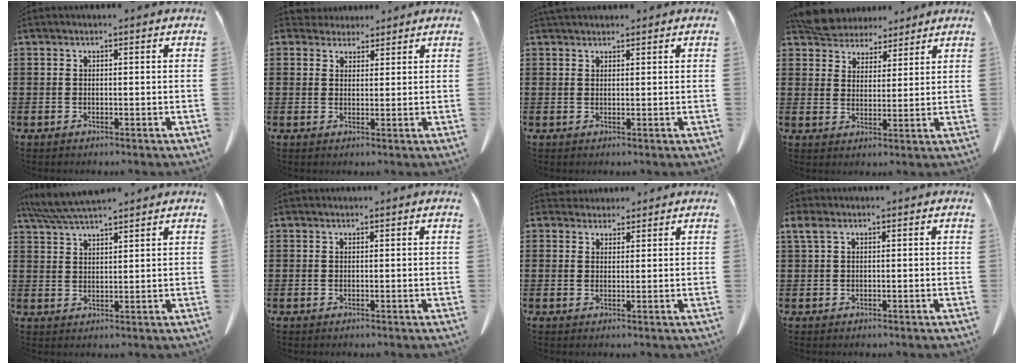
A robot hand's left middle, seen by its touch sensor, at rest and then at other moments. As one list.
[{"total": 2.6, "force": [2.3, 1.1, 0.1], "torque": [-0.002, -0.002, 0.044]}, {"total": 1.2, "force": [1.2, 0.3, 0.2], "torque": [-0.008, -0.001, 0.024]}, {"total": 6.0, "force": [5.7, 1.8, 0.5], "torque": [-0.037, -0.021, 0.108]}, {"total": 5.3, "force": [4.7, 0.6, 2.4], "torque": [-0.061, -0.012, 0.089]}, {"total": 0.0}, {"total": 2.2, "force": [2.1, 0.9, 0.1], "torque": [0.000, -0.002, 0.039]}, {"total": 2.0, "force": [0.7, 0.9, 1.7], "torque": [-0.045, 0.003, 0.009]}]